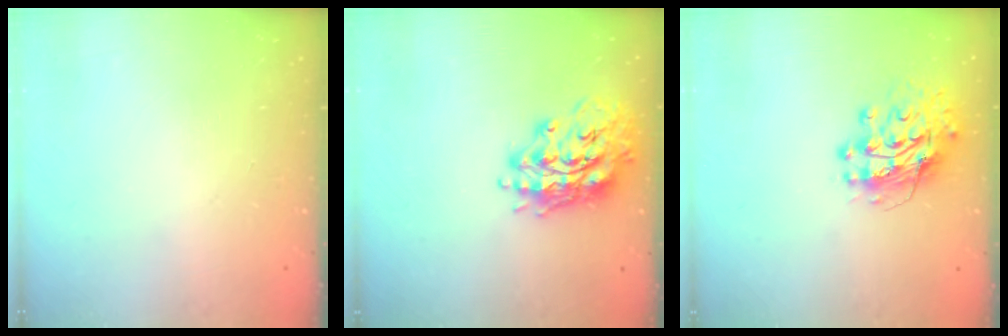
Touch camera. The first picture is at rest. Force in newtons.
{"total": 16.5, "press": 16.4, "slide": 1.9}
{"total": 12.8, "press": 12.7, "slide": 1.1}